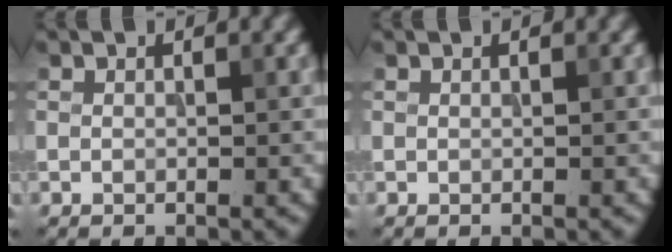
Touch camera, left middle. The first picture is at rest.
{"total": 0.0}